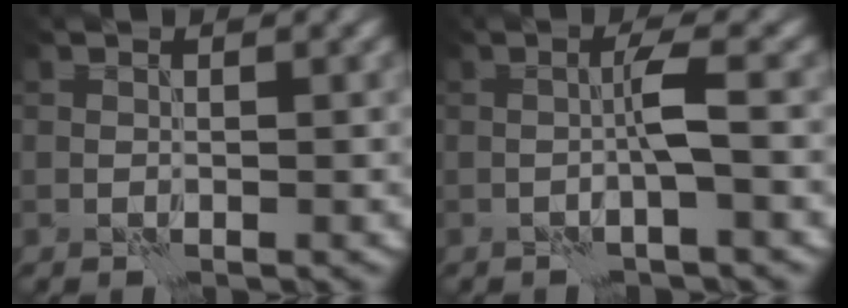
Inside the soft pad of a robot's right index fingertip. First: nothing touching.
{"total": 2.1, "force": [-0.6, -0.1, 2.0], "torque": [-0.040, 0.009, -0.016]}